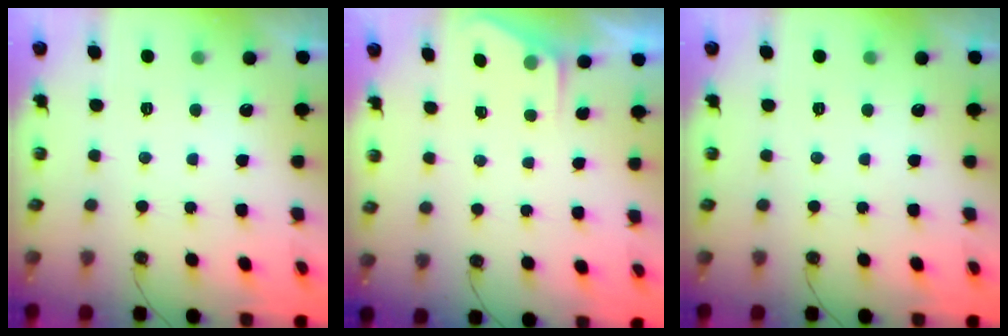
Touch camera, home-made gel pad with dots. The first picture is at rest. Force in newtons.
{"total": 2.2, "press": 2.2, "slide": 0.4}
{"total": 0.0}